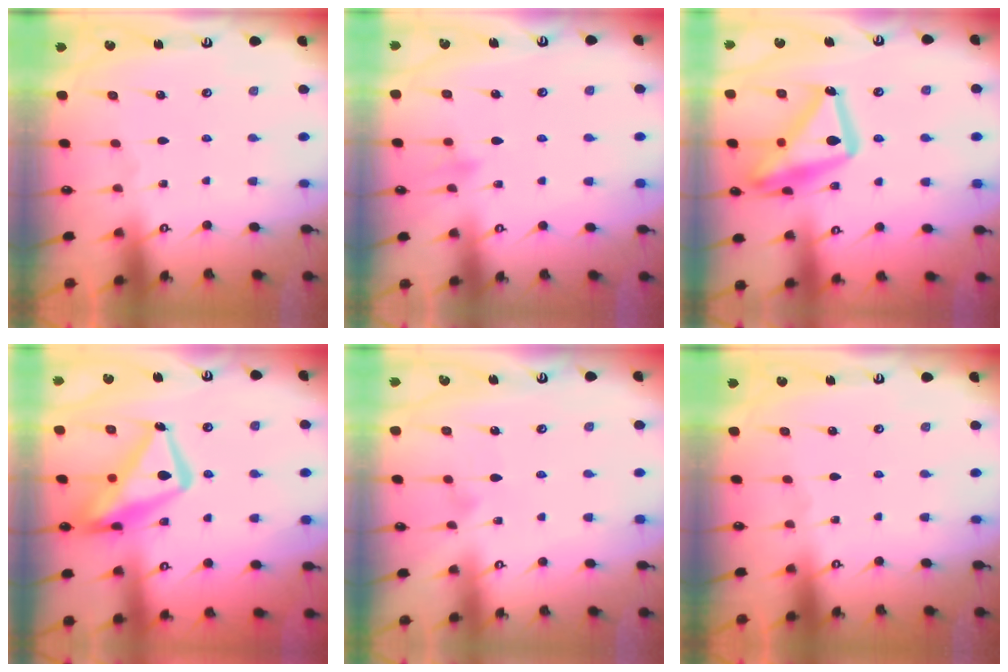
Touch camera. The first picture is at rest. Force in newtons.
{"total": 6.9, "press": 6.9, "slide": 0.7}
{"total": 21.3, "press": 21.2, "slide": 1.5}
{"total": 17.3, "press": 17.2, "slide": 1.9}
{"total": 4.9, "press": 4.9, "slide": 0.4}
{"total": 0.0}